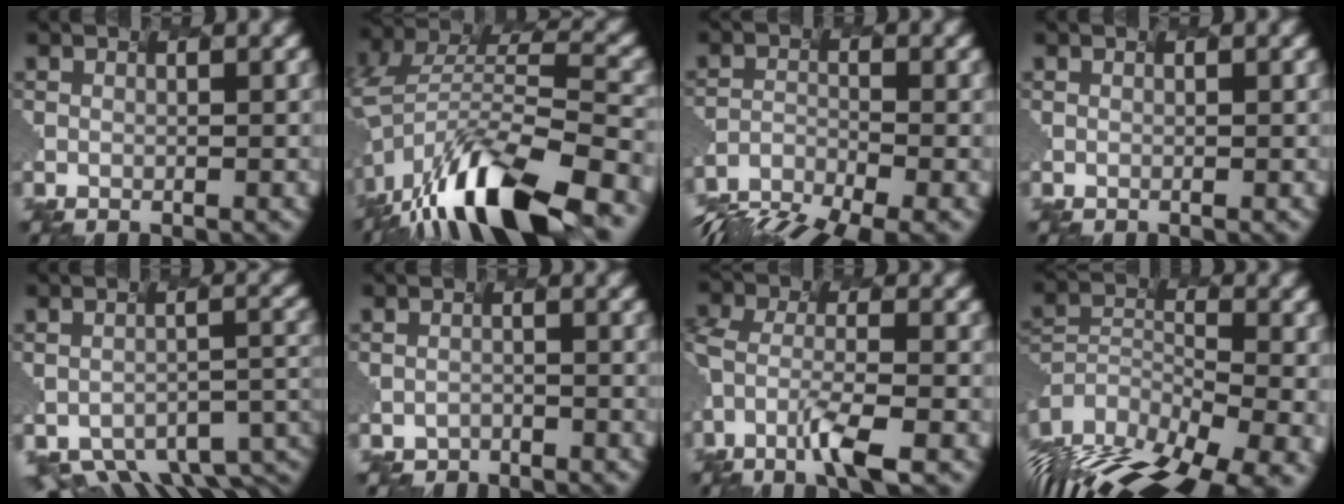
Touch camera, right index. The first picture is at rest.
{"total": 13.3, "force": [-9.0, 4.5, 8.7], "torque": [-0.181, 0.012, -0.156]}
{"total": 11.3, "force": [-10.7, 1.8, 3.1], "torque": [-0.073, -0.026, -0.160]}
{"total": 0.0}
{"total": 6.8, "force": [-5.8, 1.9, 3.0], "torque": [-0.050, -0.019, -0.073]}
{"total": 2.1, "force": [-1.7, -0.2, -1.2], "torque": [0.009, -0.001, -0.025]}
{"total": 4.5, "force": [-3.0, 1.0, 3.1], "torque": [-0.081, -0.003, -0.057]}
{"total": 12.9, "force": [-8.9, 5.1, 7.9], "torque": [-0.151, 0.013, -0.124]}